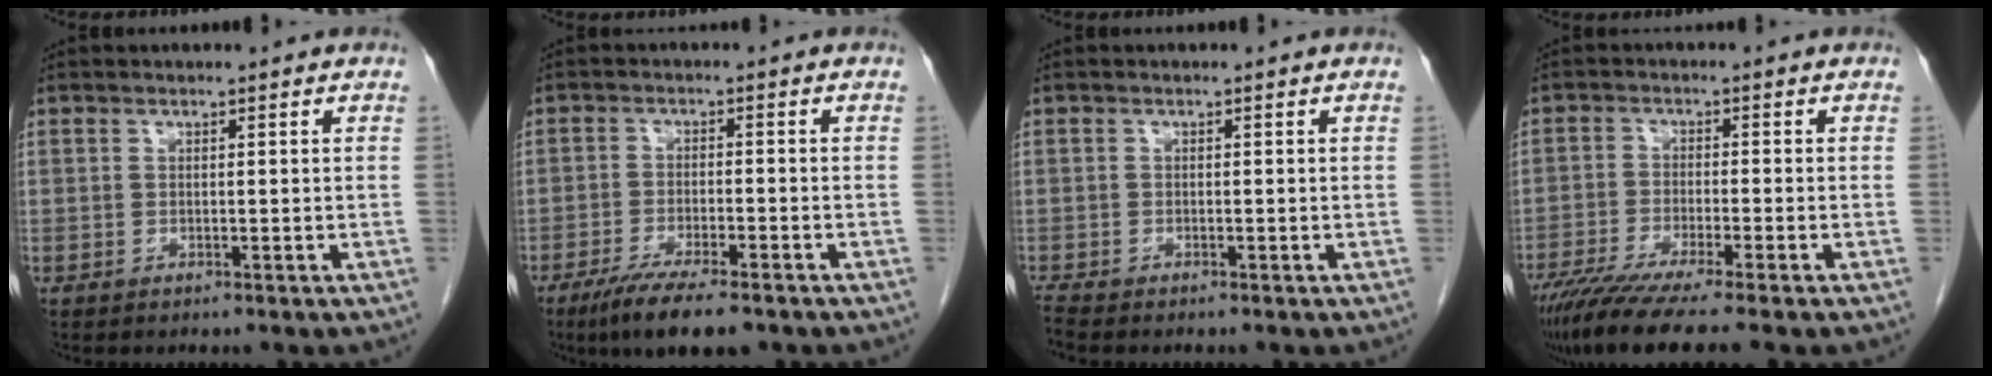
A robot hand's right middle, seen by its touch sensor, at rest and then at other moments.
{"total": 9.0, "force": [-6.5, 1.5, 6.0], "torque": [-0.098, -0.018, -0.101]}
{"total": 1.1, "force": [-1.1, -0.2, 0.2], "torque": [-0.014, -0.008, -0.022]}
{"total": 10.1, "force": [-7.9, -0.4, 6.3], "torque": [-0.098, -0.028, -0.129]}